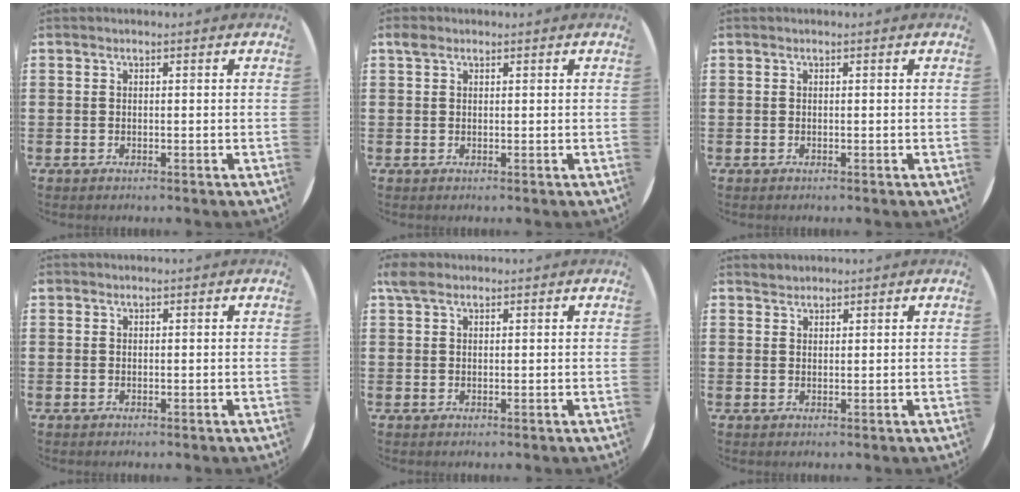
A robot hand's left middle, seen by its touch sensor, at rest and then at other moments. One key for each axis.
{"total": 1.2, "fx": 0.8, "fy": 0.8, "fz": 0.4, "tx": -0.002, "ty": 0.003, "tz": 0.014}
{"total": 0.0}
{"total": 0.0}
{"total": 1.9, "fx": 1.5, "fy": 0.9, "fz": 0.8, "tx": -0.011, "ty": 0.003, "tz": 0.025}
{"total": 1.3, "fx": 1.2, "fy": 0.3, "fz": -0.2, "tx": 0.009, "ty": -0.002, "tz": 0.023}